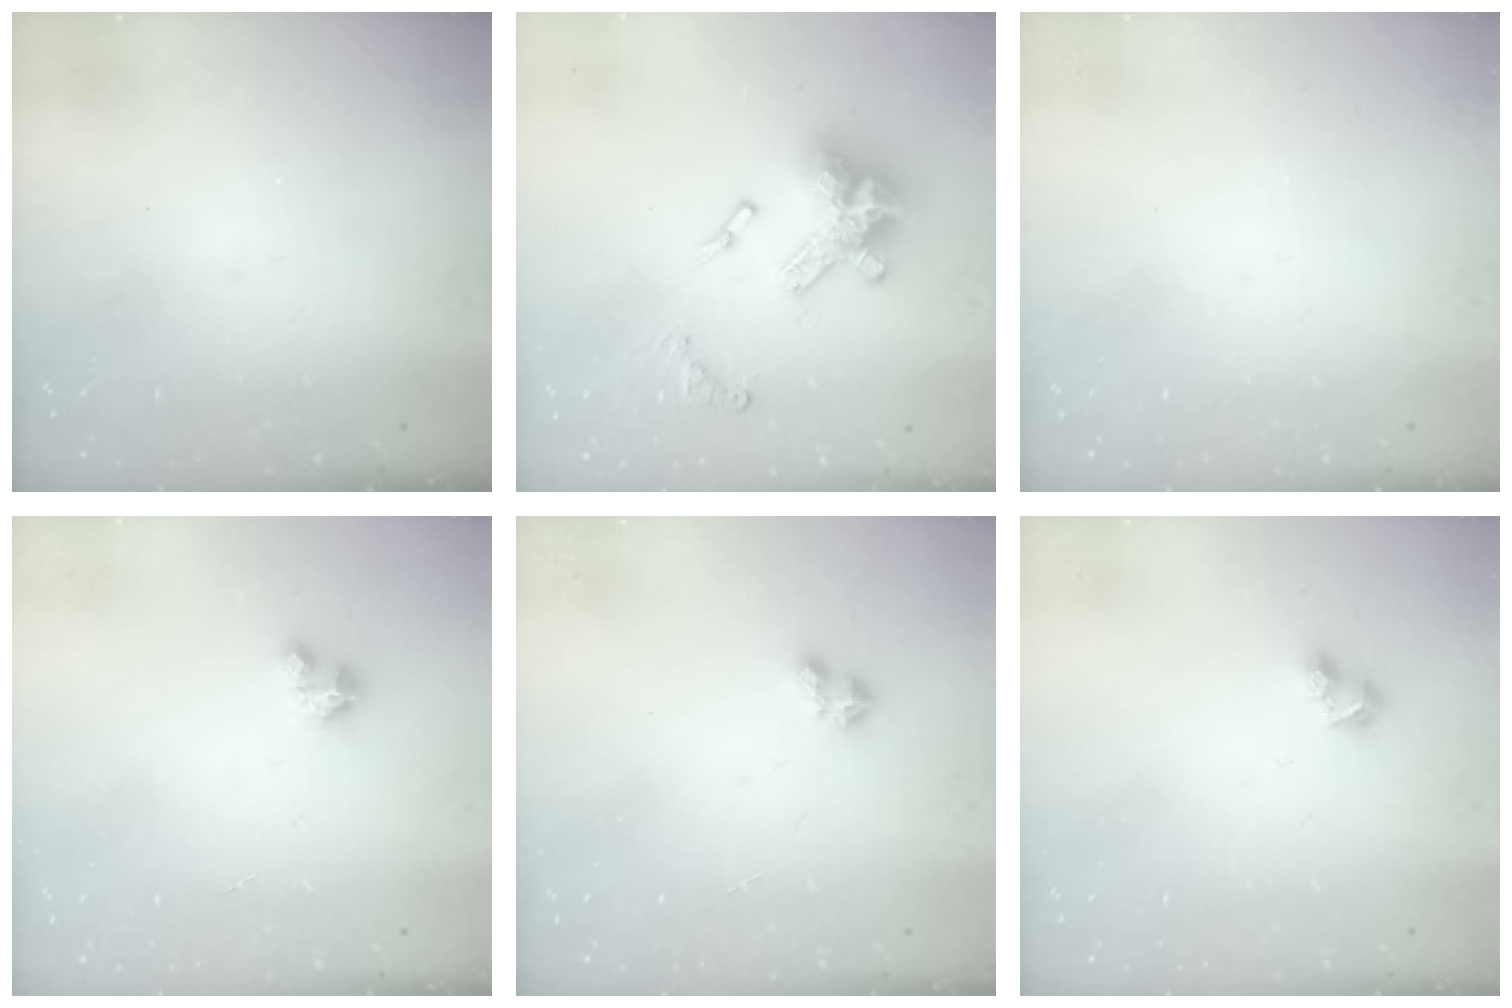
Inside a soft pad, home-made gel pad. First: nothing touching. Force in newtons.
{"total": 14.1, "press": 14.1, "slide": 0.9}
{"total": 0.0}
{"total": 2.8, "press": 2.8, "slide": 0.2}
{"total": 1.9, "press": 1.9, "slide": 0.4}
{"total": 3.6, "press": 3.5, "slide": 0.7}